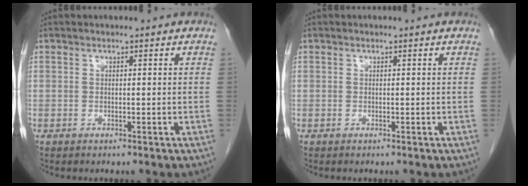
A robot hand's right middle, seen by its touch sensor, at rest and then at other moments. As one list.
[{"total": 0.0}]